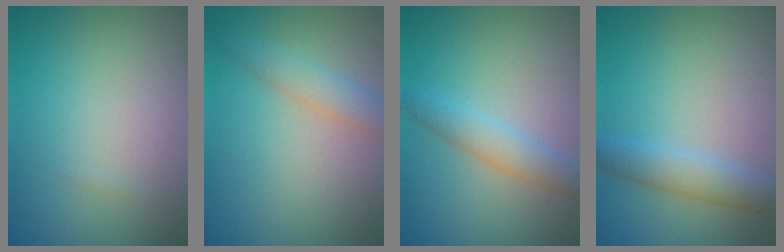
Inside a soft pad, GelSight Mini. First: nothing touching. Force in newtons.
{"total": 2.4, "press": 2.4, "slide": 0.1}
{"total": 2.7, "press": 2.7, "slide": 0.0}
{"total": 2.9, "press": 2.9, "slide": 0.1}